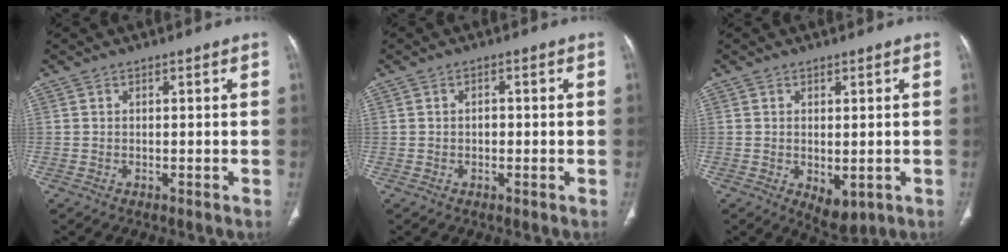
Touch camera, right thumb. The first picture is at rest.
{"total": 1.3, "force": [-0.2, 0.9, 0.9], "torque": [-0.008, 0.003, -0.005]}
{"total": 4.7, "force": [-1.0, 2.6, 3.8], "torque": [-0.045, -0.010, 0.001]}